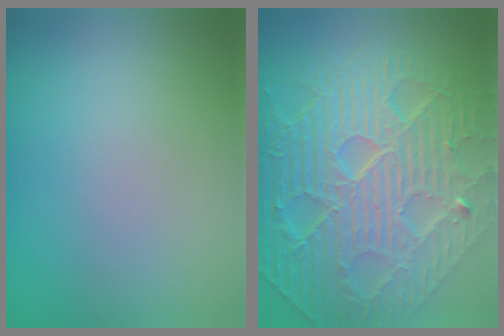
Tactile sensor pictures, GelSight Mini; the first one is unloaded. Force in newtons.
{"total": 11.4, "press": 7.5, "slide": 8.5}